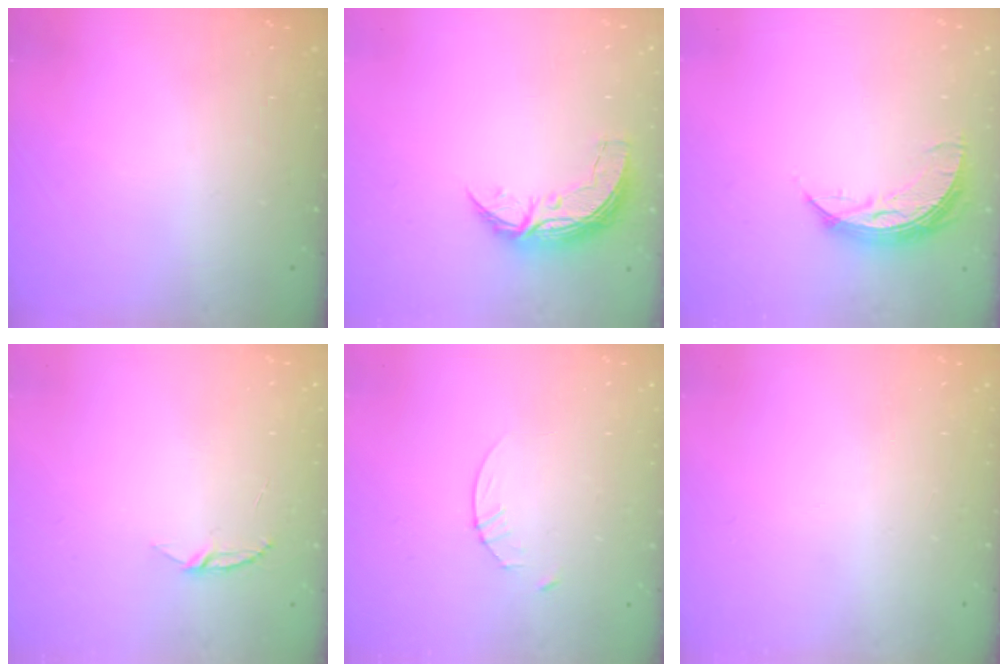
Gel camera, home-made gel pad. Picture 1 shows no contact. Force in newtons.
{"total": 7.5, "press": 7.5, "slide": 0.5}
{"total": 8.1, "press": 8.0, "slide": 0.6}
{"total": 3.9, "press": 3.8, "slide": 0.4}
{"total": 2.9, "press": 2.9, "slide": 0.4}
{"total": 0.0}